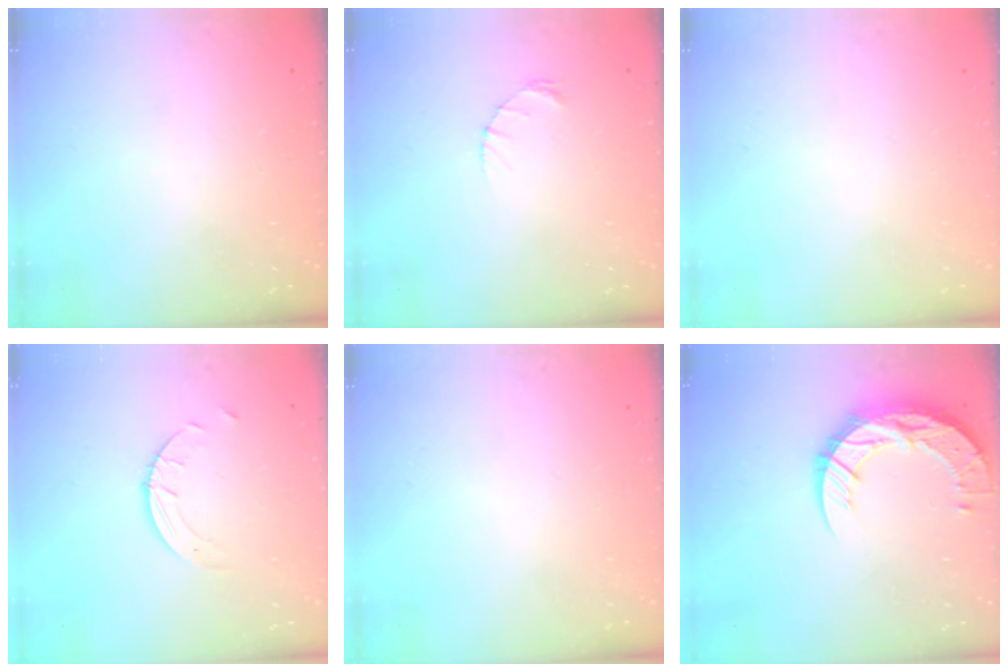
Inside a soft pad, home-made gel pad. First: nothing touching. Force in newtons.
{"total": 1.2, "press": 1.1, "slide": 0.2}
{"total": 0.0}
{"total": 2.5, "press": 2.5, "slide": 0.2}
{"total": 0.0}
{"total": 14.5, "press": 14.5, "slide": 1.3}